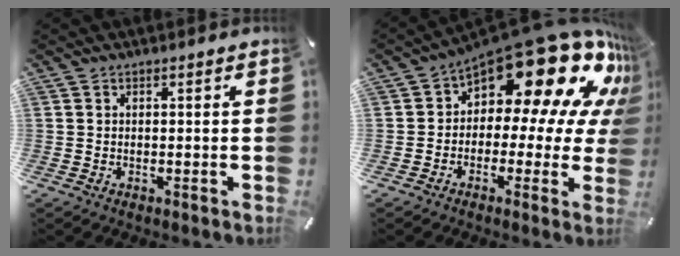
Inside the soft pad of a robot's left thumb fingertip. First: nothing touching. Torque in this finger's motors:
{"motor_torque": [2.04, 2.97, 1.56, -1.21, 0.17]}